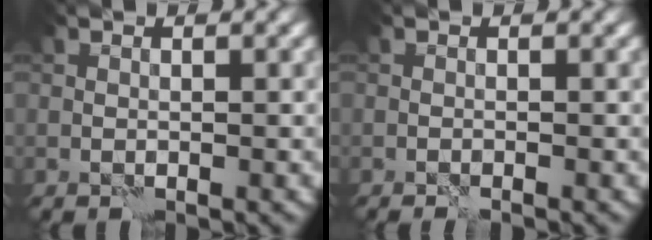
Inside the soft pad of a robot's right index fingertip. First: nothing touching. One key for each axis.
{"total": 0.5, "fx": -0.5, "fy": -0.1, "fz": 0.2, "tx": -0.003, "ty": 0.002, "tz": -0.009}